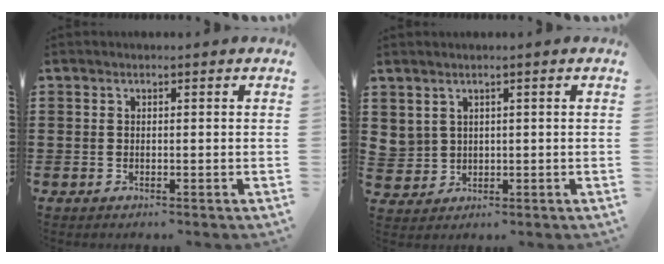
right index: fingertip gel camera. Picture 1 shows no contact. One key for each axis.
{"total": 2.3, "fx": 1.3, "fy": 1.9, "fz": 0.2, "tx": -0.015, "ty": 0.008, "tz": 0.025}